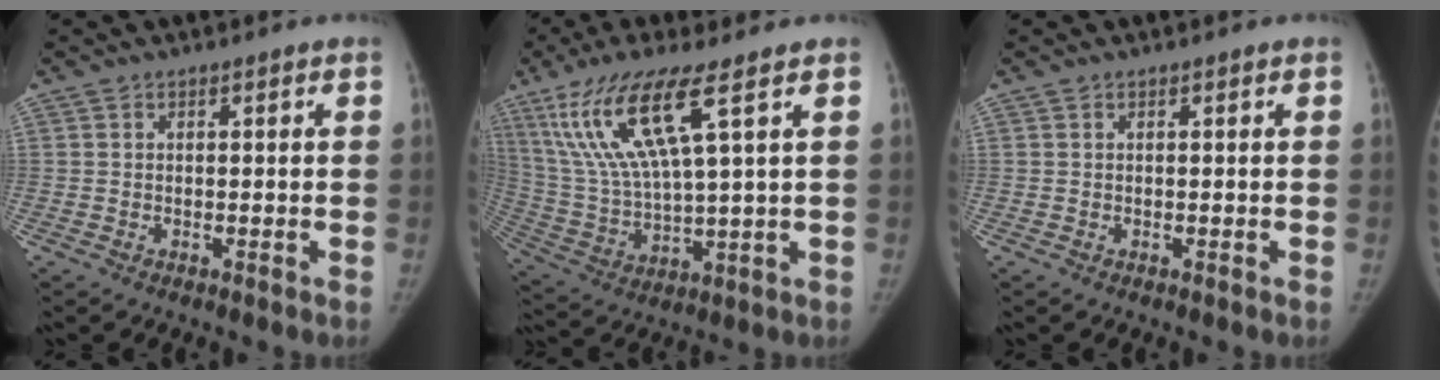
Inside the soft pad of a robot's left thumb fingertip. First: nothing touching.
{"total": 16.3, "force": [7.8, 3.0, 13.9], "torque": [-0.309, -0.029, 0.161]}
{"total": 0.0}